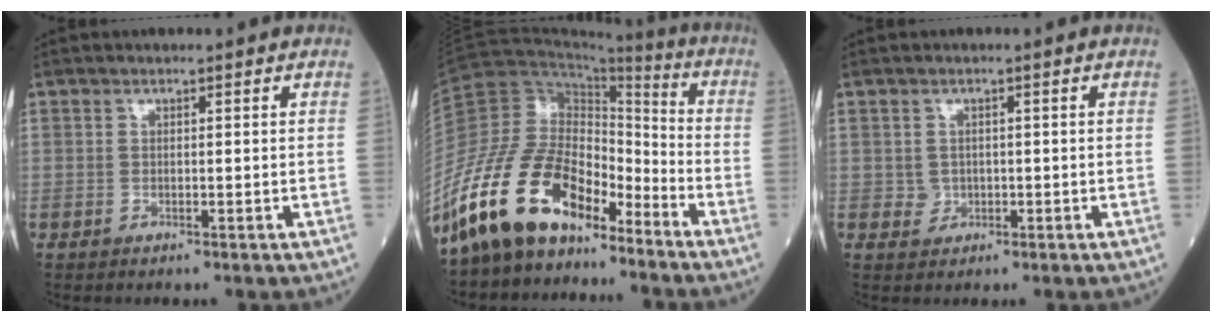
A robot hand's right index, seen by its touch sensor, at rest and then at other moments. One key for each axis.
{"total": 15.3, "fx": -11.5, "fy": 6.6, "fz": 7.6, "tx": -0.156, "ty": 0.034, "tz": -0.217}
{"total": 1.5, "fx": 0.2, "fy": 1.5, "fz": 0.3, "tx": 0.000, "ty": 0.003, "tz": 0.009}